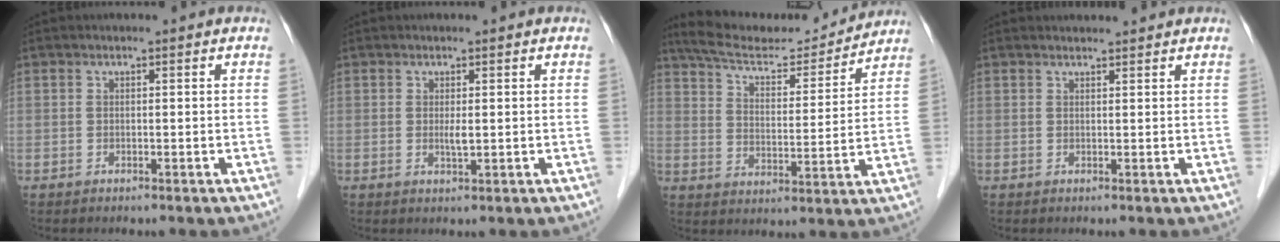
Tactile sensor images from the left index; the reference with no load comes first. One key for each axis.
{"total": 1.4, "fx": 0.2, "fy": 0.2, "fz": 1.3, "tx": -0.029, "ty": -0.003, "tz": 0.005}
{"total": 14.6, "fx": 13.9, "fy": 1.8, "fz": 4.0, "tx": -0.068, "ty": 0.000, "tz": 0.218}
{"total": 2.5, "fx": 2.4, "fy": 0.2, "fz": 0.3, "tx": -0.011, "ty": 0.016, "tz": 0.035}